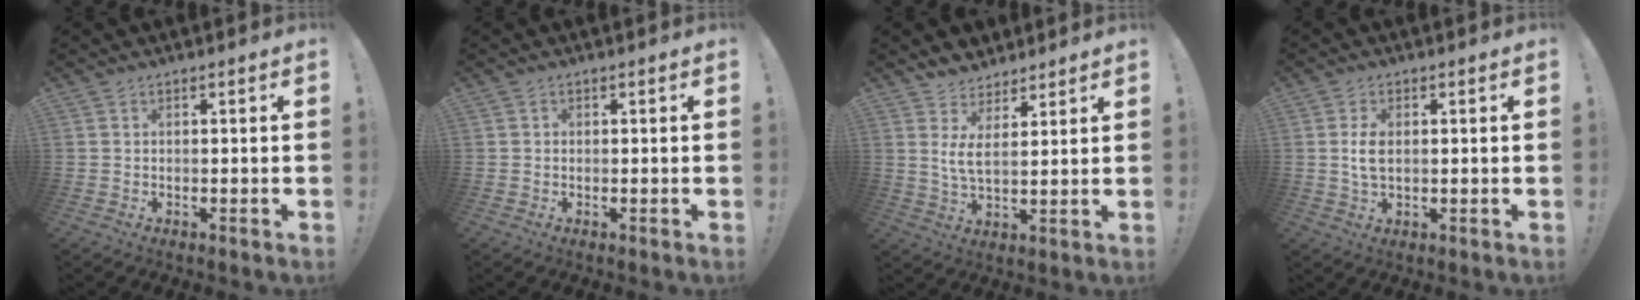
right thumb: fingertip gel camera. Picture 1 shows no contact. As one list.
[{"total": 0.6, "force": [-0.3, 0.5, 0.0], "torque": [-0.007, 0.006, -0.005]}, {"total": 6.8, "force": [4.3, 3.0, 4.3], "torque": [-0.073, -0.022, 0.080]}, {"total": 4.5, "force": [0.3, 2.6, 3.6], "torque": [-0.073, -0.001, 0.000]}]